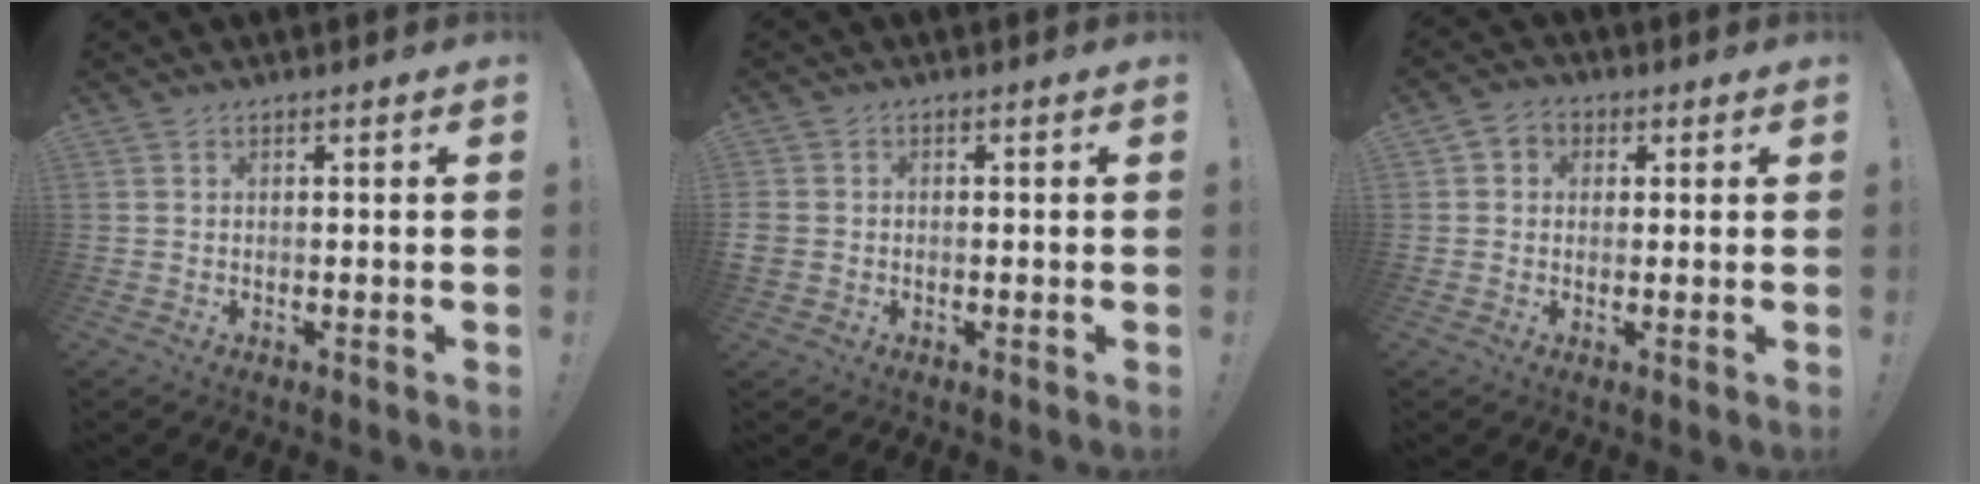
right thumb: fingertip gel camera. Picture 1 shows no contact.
{"total": 2.6, "force": [-0.7, 2.2, 1.1], "torque": [-0.031, 0.006, -0.011]}
{"total": 4.8, "force": [1.8, 3.7, 2.5], "torque": [-0.047, 0.006, 0.036]}